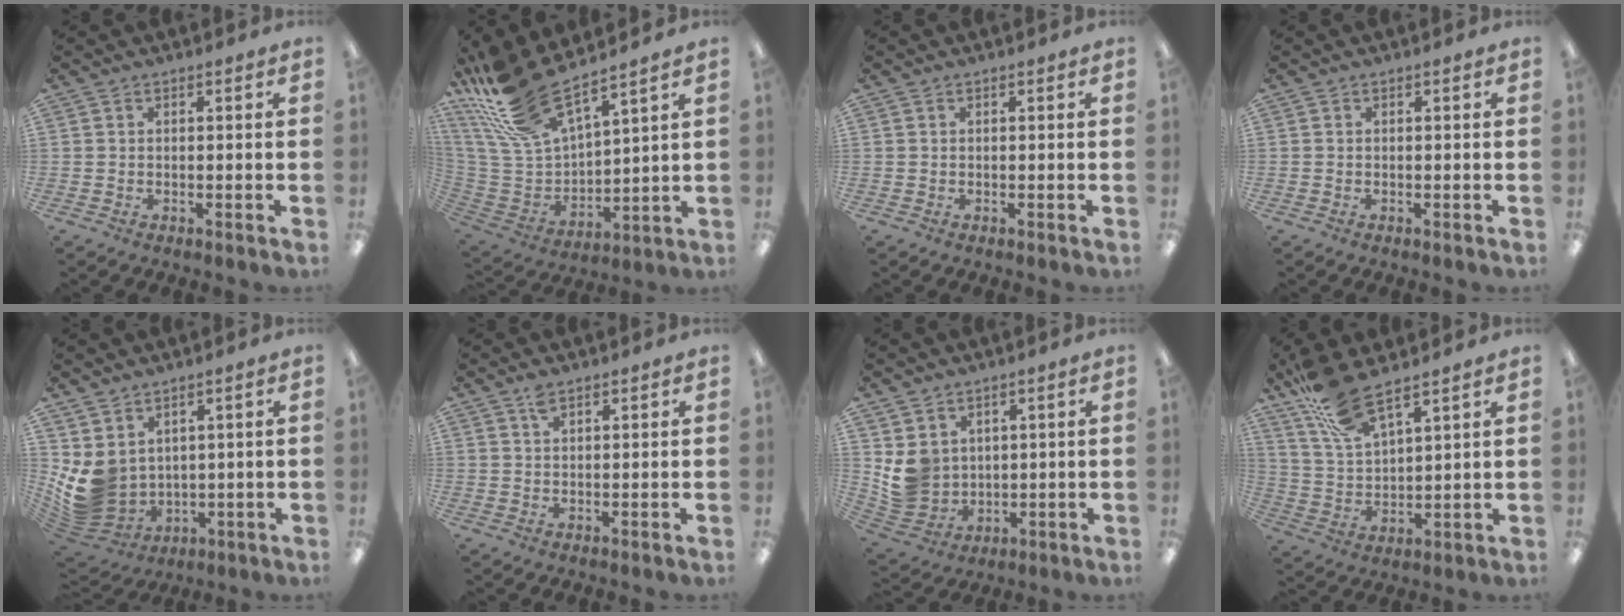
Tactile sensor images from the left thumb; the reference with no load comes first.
{"total": 20.8, "force": [17.0, 6.1, 10.3], "torque": [-0.244, -0.101, 0.305]}
{"total": 0.0}
{"total": 0.0}
{"total": 8.5, "force": [2.3, 7.2, 3.9], "torque": [-0.119, -0.033, 0.051]}
{"total": 2.4, "force": [1.7, 0.9, 1.4], "torque": [-0.032, 0.001, 0.032]}
{"total": 7.7, "force": [2.6, 6.9, 1.9], "torque": [-0.048, -0.009, 0.062]}
{"total": 12.7, "force": [9.9, 3.8, 7.0], "torque": [-0.152, -0.043, 0.184]}